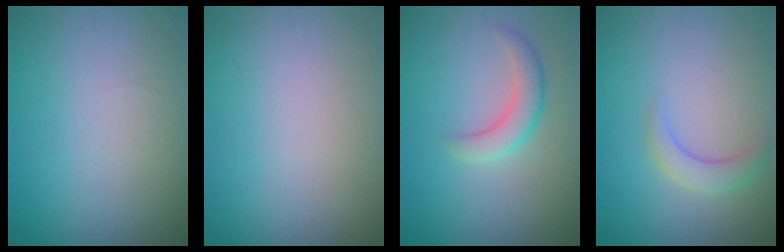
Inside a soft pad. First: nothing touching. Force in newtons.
{"total": 0.0}
{"total": 2.7, "press": 2.7, "slide": 0.1}
{"total": 2.1, "press": 2.0, "slide": 0.3}